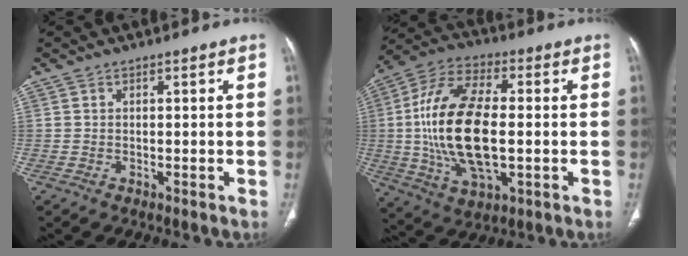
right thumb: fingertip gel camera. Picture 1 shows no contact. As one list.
[{"total": 20.6, "force": [-0.7, 9.9, 18.1], "torque": [-0.360, 0.009, -0.009]}]